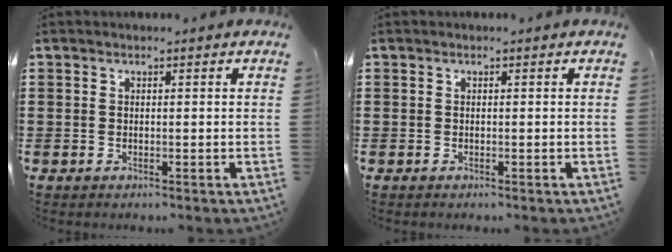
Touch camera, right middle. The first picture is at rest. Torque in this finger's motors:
{"motor_torque": [-0.99, 0.49, 0.03, 0.01]}